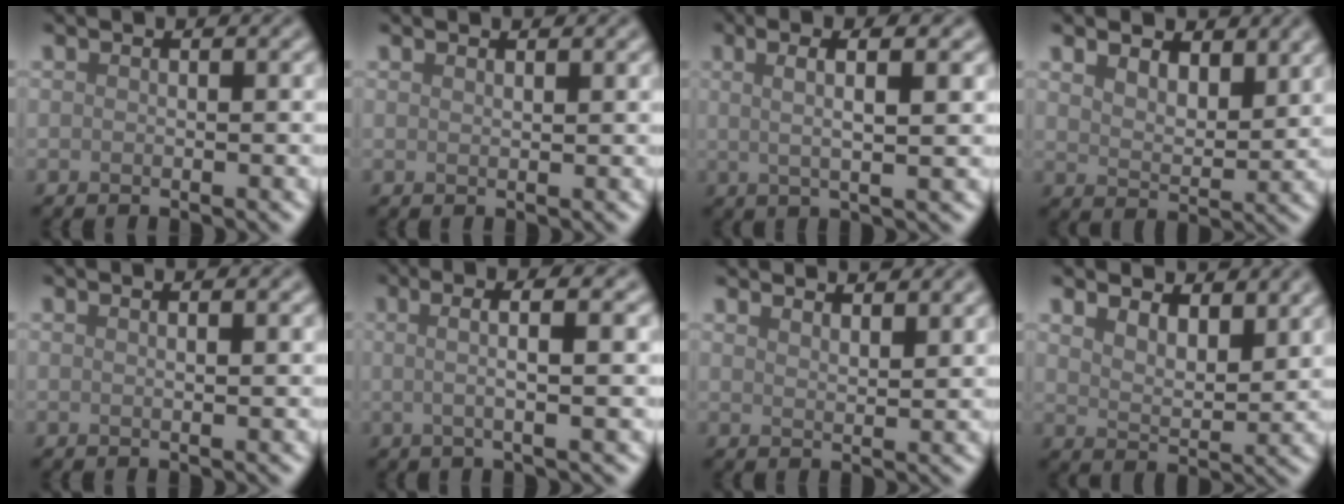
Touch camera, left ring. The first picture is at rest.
{"total": 0.7, "force": [0.7, 0.1, 0.2], "torque": [-0.002, 0.000, 0.012]}
{"total": 4.4, "force": [1.3, 1.0, 4.1], "torque": [-0.068, 0.001, 0.016]}
{"total": 4.0, "force": [2.7, 2.0, 2.1], "torque": [-0.044, -0.006, 0.042]}
{"total": 1.3, "force": [0.6, 0.4, 1.1], "torque": [-0.008, 0.001, 0.001]}
{"total": 4.6, "force": [0.7, 1.2, 4.4], "torque": [-0.064, 0.006, -0.003]}
{"total": 3.4, "force": [3.1, 0.6, 1.2], "torque": [-0.009, 0.006, 0.039]}
{"total": 4.3, "force": [3.3, 1.8, 2.2], "torque": [-0.043, -0.003, 0.051]}